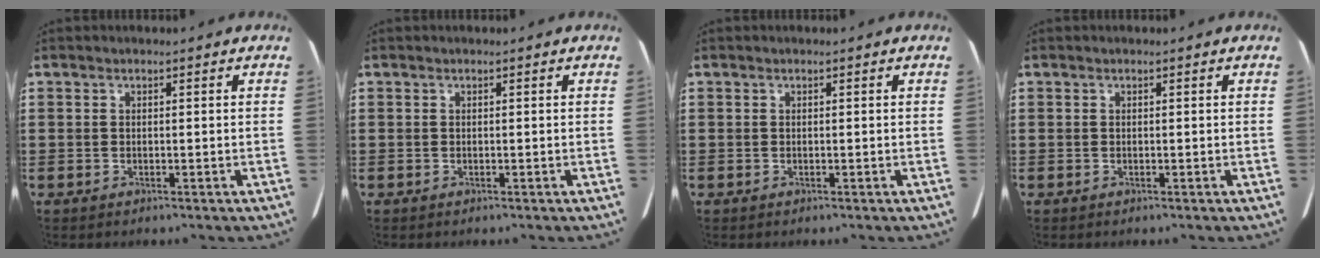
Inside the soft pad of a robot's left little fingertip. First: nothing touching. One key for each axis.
{"total": 0.0}
{"total": 0.0}
{"total": 0.0}